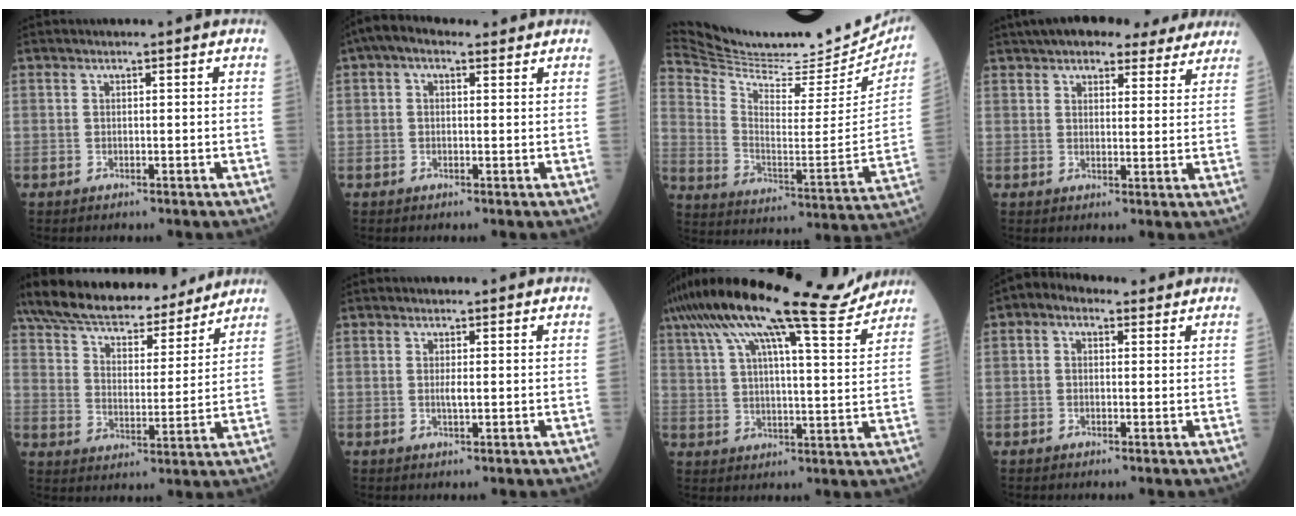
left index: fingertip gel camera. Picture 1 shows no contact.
{"total": 4.1, "force": [2.4, 2.2, 2.5], "torque": [-0.055, 0.036, 0.040]}
{"total": 27.1, "force": [25.1, 4.5, 9.1], "torque": [-0.166, -0.071, 0.355]}
{"total": 14.9, "force": [12.6, 4.9, 6.1], "torque": [-0.075, 0.037, 0.156]}
{"total": 25.8, "force": [22.3, 7.6, 10.6], "torque": [-0.200, 0.024, 0.328]}
{"total": 1.1, "force": [0.0, 0.2, 1.1], "torque": [-0.026, -0.003, 0.001]}
{"total": 22.7, "force": [19.0, 2.4, 12.2], "torque": [-0.232, 0.025, 0.279]}
{"total": 3.5, "force": [1.7, 2.3, 2.0], "torque": [-0.041, 0.029, 0.024]}